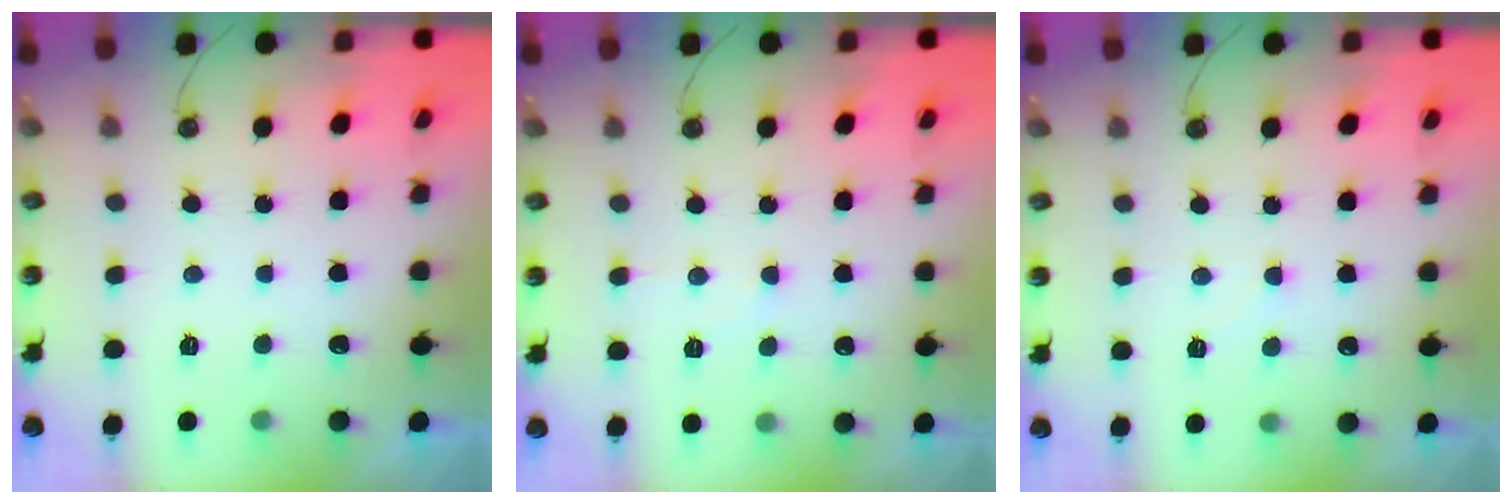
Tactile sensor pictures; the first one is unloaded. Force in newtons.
{"total": 5.4, "press": 5.4, "slide": 0.8}
{"total": 3.2, "press": 3.1, "slide": 0.4}